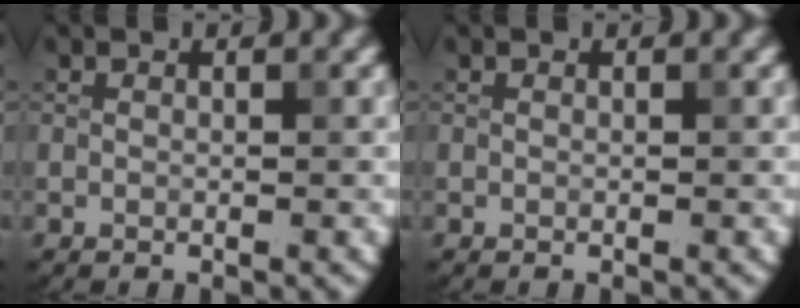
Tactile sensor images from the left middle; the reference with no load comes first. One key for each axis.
{"total": 0.0}